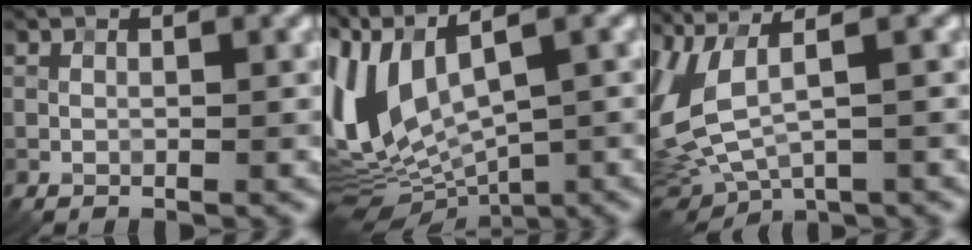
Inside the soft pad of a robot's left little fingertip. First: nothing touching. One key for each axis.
{"total": 9.9, "fx": 2.0, "fy": 5.2, "fz": 8.2, "tx": -0.194, "ty": -0.005, "tz": 0.041}
{"total": 7.6, "fx": 1.2, "fy": 3.1, "fz": 6.8, "tx": -0.172, "ty": -0.005, "tz": 0.028}